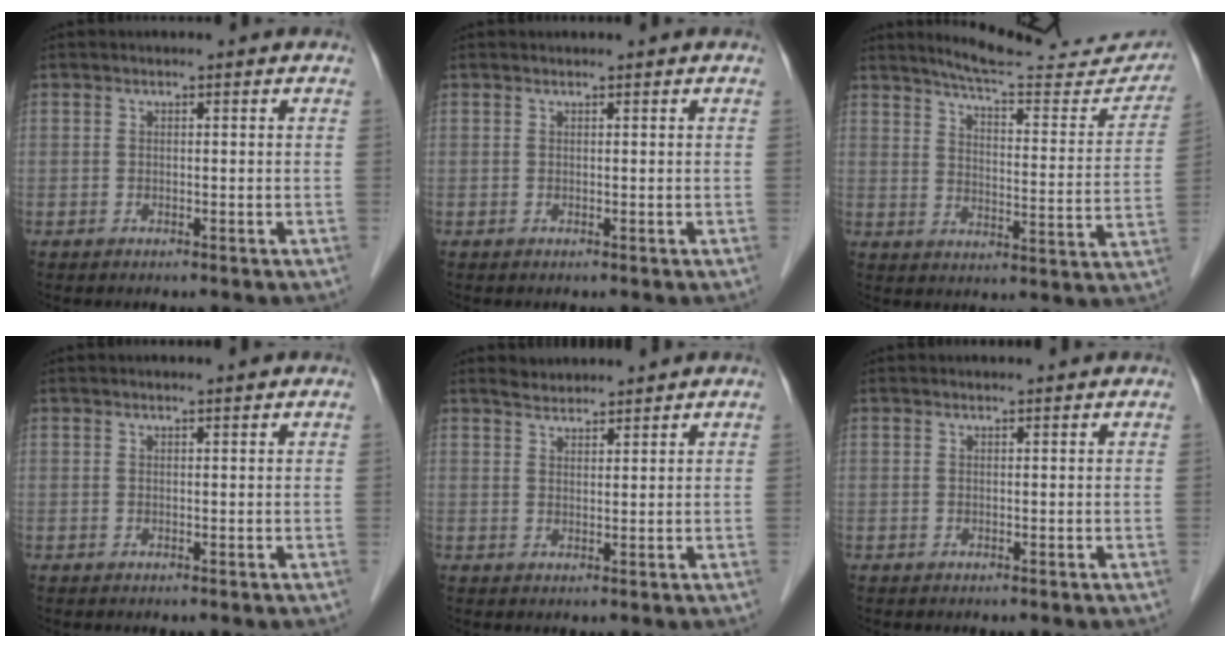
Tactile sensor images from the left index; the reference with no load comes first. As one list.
[{"total": 0.0}, {"total": 18.5, "force": [17.4, 2.4, 5.8], "torque": [-0.074, -0.051, 0.217]}, {"total": 1.4, "force": [1.2, 0.0, 0.8], "torque": [-0.012, 0.009, 0.018]}, {"total": 2.5, "force": [2.4, 0.4, 0.0], "torque": [-0.008, 0.014, 0.047]}, {"total": 1.1, "force": [1.1, 0.0, 0.2], "torque": [-0.007, 0.009, 0.016]}]